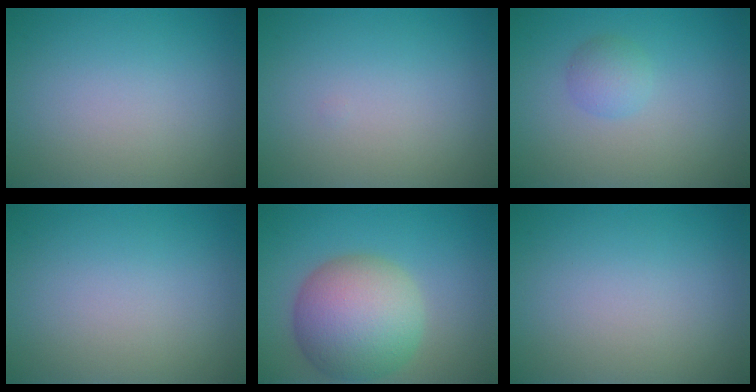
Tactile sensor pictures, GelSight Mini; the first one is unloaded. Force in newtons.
{"total": 0.0}
{"total": 1.7, "press": 1.7, "slide": 0.0}
{"total": 0.0}
{"total": 8.9, "press": 8.9, "slide": 0.6}
{"total": 0.0}